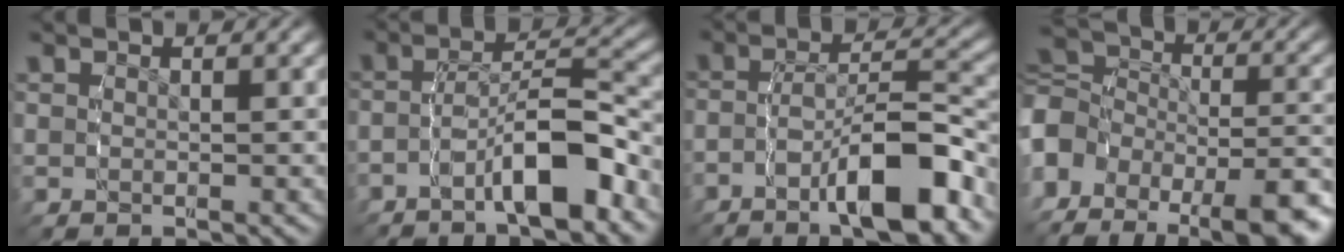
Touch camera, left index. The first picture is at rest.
{"total": 5.5, "force": [-3.5, 1.6, 3.9], "torque": [-0.064, 0.003, -0.054]}
{"total": 6.8, "force": [-4.1, 2.2, 5.0], "torque": [-0.080, -0.002, -0.061]}
{"total": 11.6, "force": [-3.9, 8.8, 6.4], "torque": [-0.128, -0.029, -0.066]}